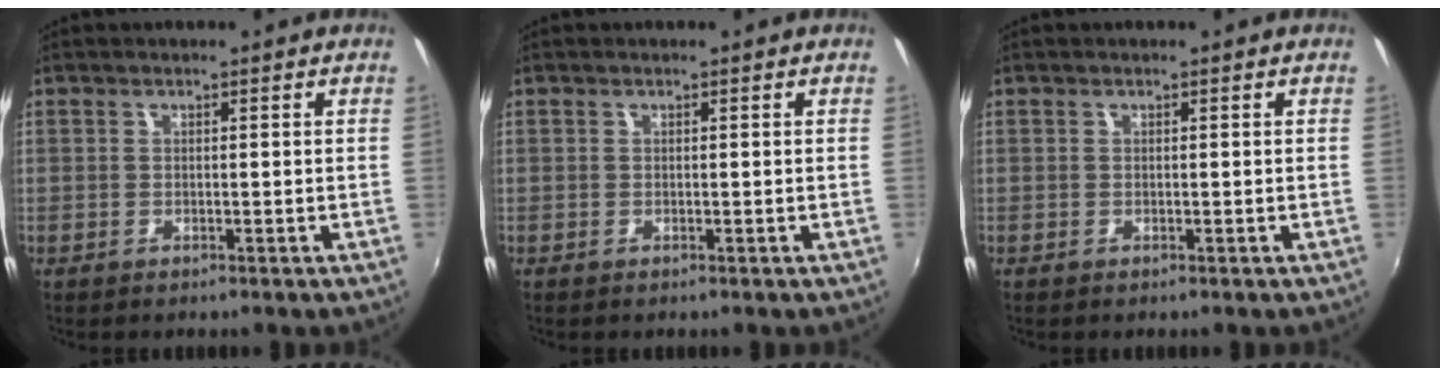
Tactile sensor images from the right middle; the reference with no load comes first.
{"total": 0.0}
{"total": 0.0}